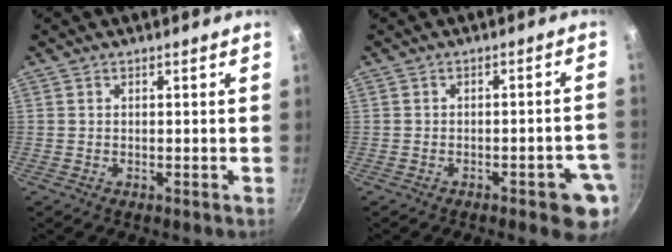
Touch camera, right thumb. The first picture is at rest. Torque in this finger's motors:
{"motor_torque": [1.56, 1.03, -0.25, -0.13, 0.01]}